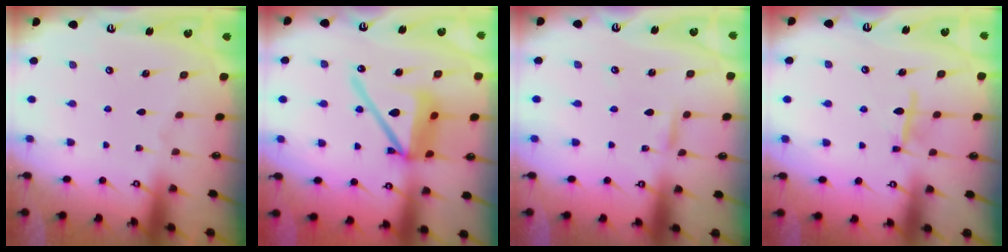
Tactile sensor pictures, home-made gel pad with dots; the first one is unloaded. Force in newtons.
{"total": 15.2, "press": 15.1, "slide": 1.9}
{"total": 3.5, "press": 3.5, "slide": 0.4}
{"total": 6.1, "press": 6.1, "slide": 0.4}